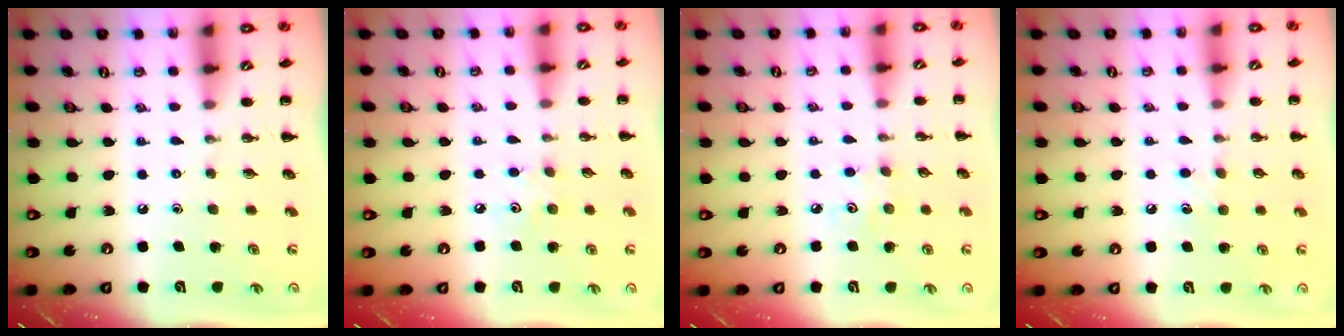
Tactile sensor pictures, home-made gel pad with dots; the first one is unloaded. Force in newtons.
{"total": 3.8, "press": 3.7, "slide": 0.9}
{"total": 3.8, "press": 3.7, "slide": 0.8}
{"total": 4.7, "press": 4.5, "slide": 1.4}